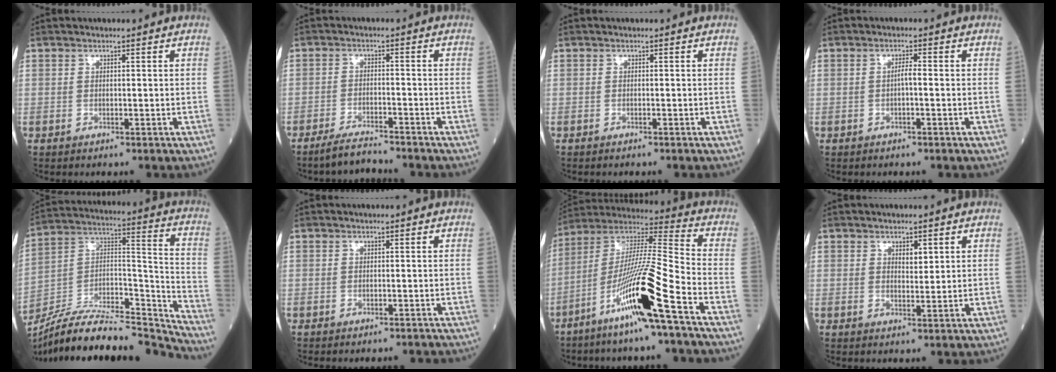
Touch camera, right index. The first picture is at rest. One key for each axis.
{"total": 4.6, "fx": -4.4, "fy": 0.0, "fz": 1.4, "tx": -0.026, "ty": -0.016, "tz": -0.078}
{"total": 0.9, "fx": -0.9, "fy": 0.1, "fz": 0.4, "tx": -0.006, "ty": -0.002, "tz": -0.012}
{"total": 1.4, "fx": -0.3, "fy": 0.1, "fz": 1.4, "tx": -0.023, "ty": 0.003, "tz": -0.007}
{"total": 23.6, "fx": -22.0, "fy": 1.8, "fz": 8.1, "tx": -0.131, "ty": 0.028, "tz": -0.365}
{"total": 2.8, "fx": -2.6, "fy": 0.6, "fz": 0.6, "tx": -0.006, "ty": -0.006, "tz": -0.034}
{"total": 16.8, "fx": -8.4, "fy": -0.8, "fz": 14.6, "tx": -0.288, "ty": -0.022, "tz": -0.160}
{"total": 1.9, "fx": 1.0, "fy": 0.7, "fz": 1.4, "tx": -0.022, "ty": -0.002, "tz": 0.017}